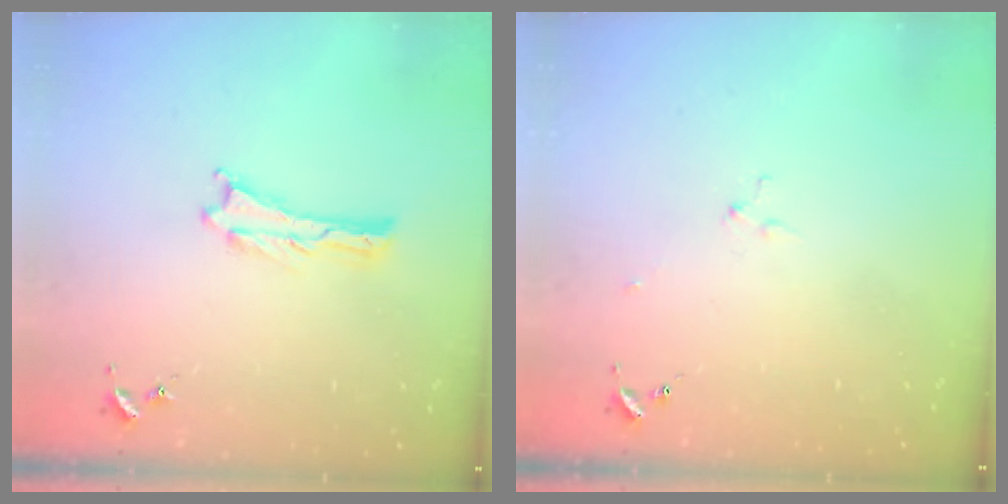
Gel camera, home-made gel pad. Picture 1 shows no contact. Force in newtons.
{"total": 2.9, "press": 2.9, "slide": 0.3}